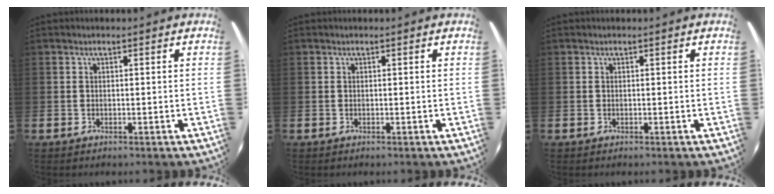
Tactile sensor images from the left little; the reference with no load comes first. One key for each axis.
{"total": 0.0}
{"total": 0.0}